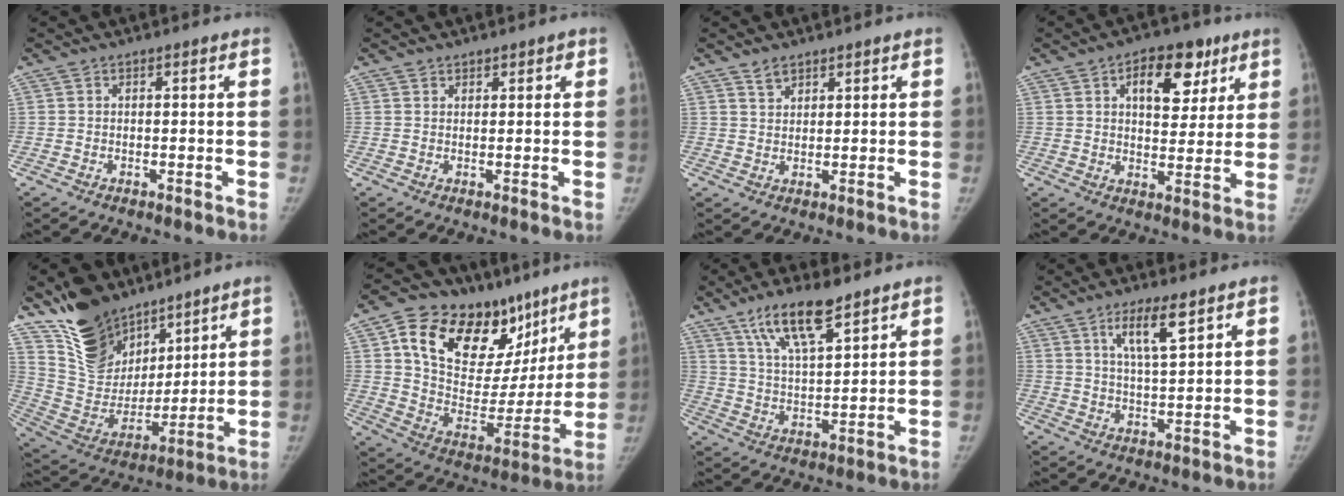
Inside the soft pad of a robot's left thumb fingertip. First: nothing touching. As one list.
[{"total": 1.5, "force": [1.1, 1.1, 0.2], "torque": [0.017, -0.004, 0.011]}, {"total": 3.0, "force": [2.3, 1.6, 0.9], "torque": [-0.005, -0.015, 0.044]}, {"total": 11.5, "force": [5.4, 6.7, 7.6], "torque": [-0.068, -0.015, 0.077]}, {"total": 19.6, "force": [14.0, 11.2, 8.0], "torque": [-0.092, -0.069, 0.266]}, {"total": 29.0, "force": [15.2, 16.6, 18.2], "torque": [-0.240, -0.015, 0.255]}, {"total": 12.4, "force": [8.1, 3.7, 8.6], "torque": [-0.136, -0.035, 0.151]}, {"total": 7.5, "force": [4.2, 1.6, 6.0], "torque": [-0.103, -0.027, 0.078]}]